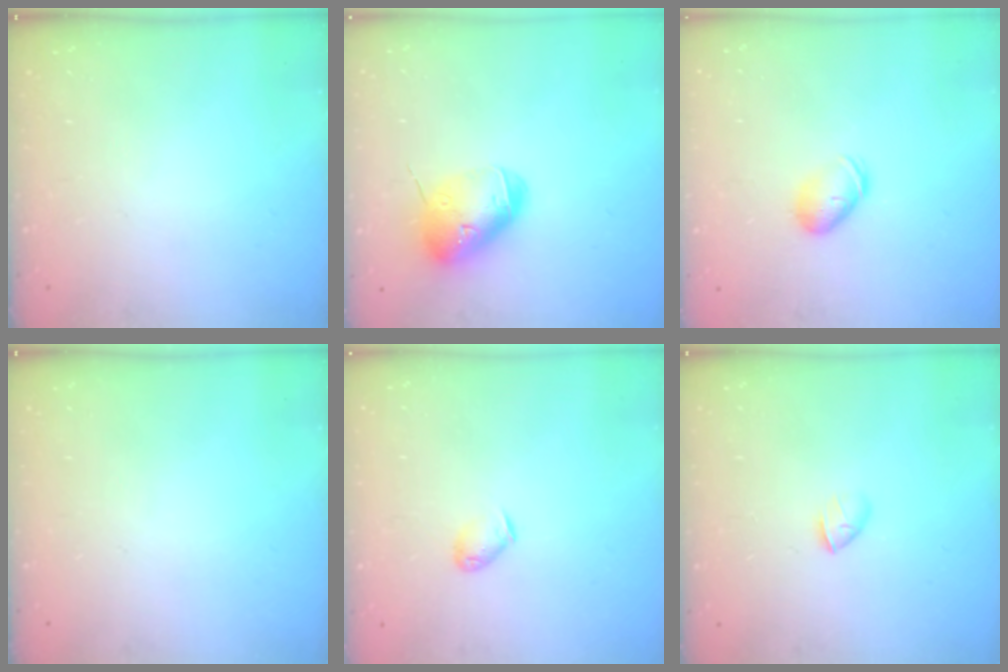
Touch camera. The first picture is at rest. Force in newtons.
{"total": 13.6, "press": 13.4, "slide": 2.2}
{"total": 7.2, "press": 7.2, "slide": 0.8}
{"total": 0.0}
{"total": 3.7, "press": 3.7, "slide": 0.6}
{"total": 2.6, "press": 2.5, "slide": 0.8}